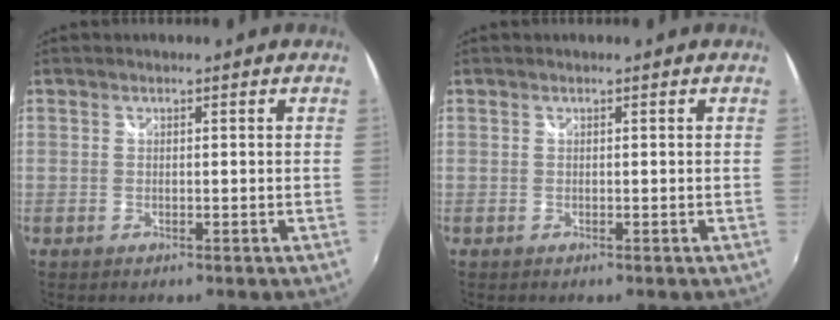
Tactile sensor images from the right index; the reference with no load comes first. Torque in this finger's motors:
{"motor_torque": [0.02, -0.01, -0.01, 0.00]}